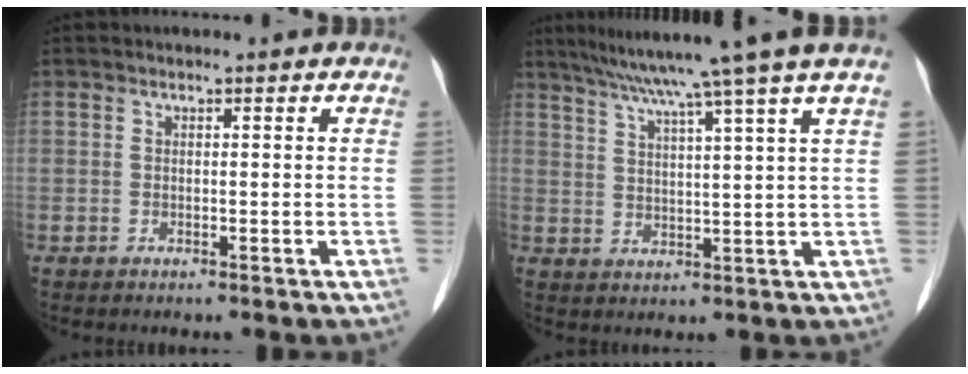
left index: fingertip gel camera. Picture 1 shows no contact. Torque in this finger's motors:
{"motor_torque": [0.14, -0.36, 0.02, 0.02]}